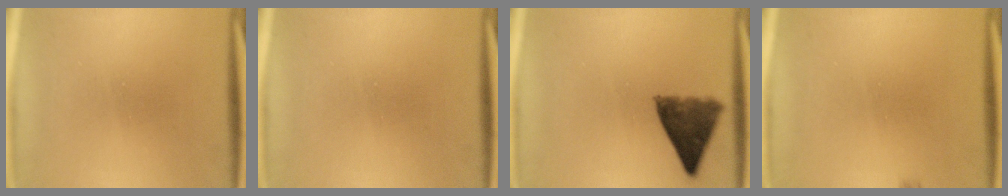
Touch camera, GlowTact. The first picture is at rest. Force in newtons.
{"total": 0.0}
{"total": 8.1}
{"total": 0.6}